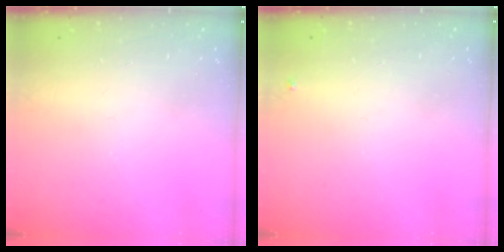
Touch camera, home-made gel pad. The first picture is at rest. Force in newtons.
{"total": 3.9, "press": 3.9, "slide": 0.5}